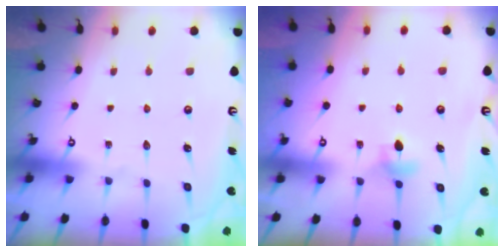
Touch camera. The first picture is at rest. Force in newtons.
{"total": 5.2, "press": 5.2, "slide": 0.5}